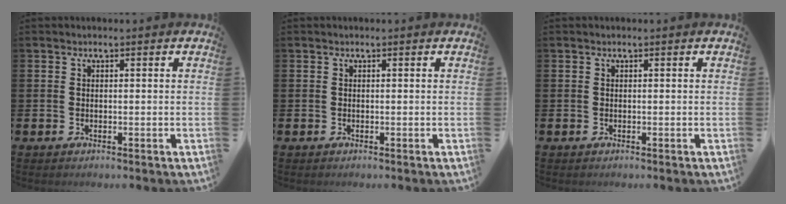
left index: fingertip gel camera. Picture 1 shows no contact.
{"total": 0.0}
{"total": 0.0}